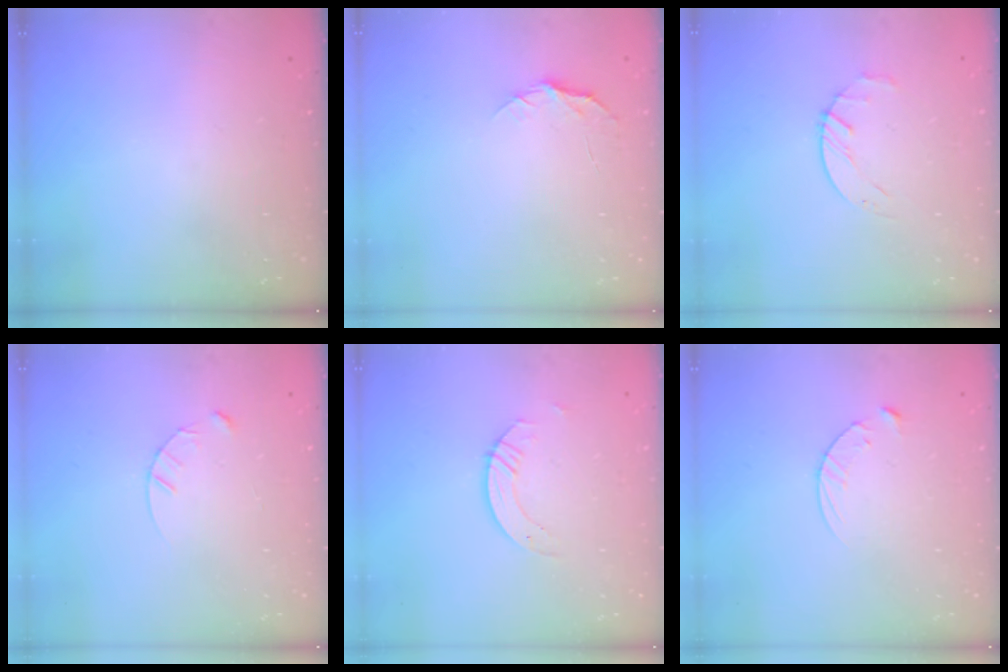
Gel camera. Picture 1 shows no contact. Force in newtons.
{"total": 5.0, "press": 5.0, "slide": 0.6}
{"total": 2.7, "press": 2.6, "slide": 0.3}
{"total": 3.4, "press": 3.4, "slide": 0.3}
{"total": 3.2, "press": 3.1, "slide": 0.3}
{"total": 5.4, "press": 5.4, "slide": 0.5}